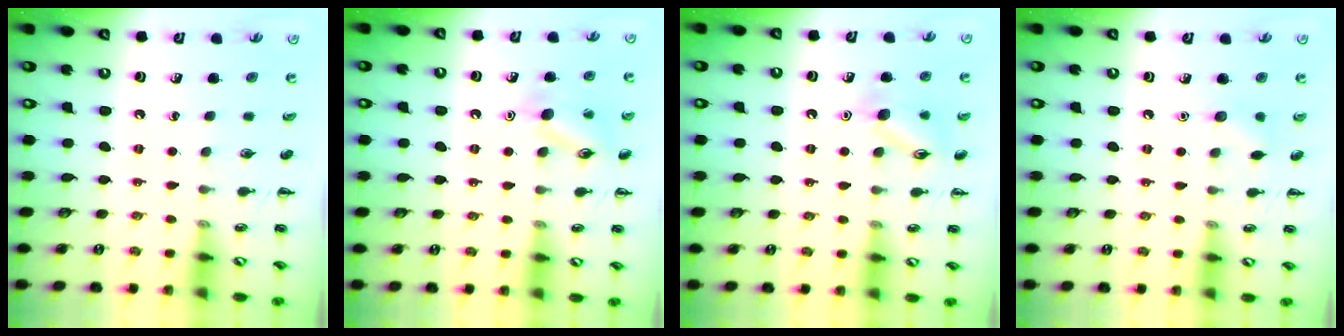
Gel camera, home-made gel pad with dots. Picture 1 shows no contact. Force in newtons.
{"total": 10.1, "press": 10.0, "slide": 1.3}
{"total": 9.8, "press": 9.8, "slide": 0.6}
{"total": 5.7, "press": 5.6, "slide": 1.1}